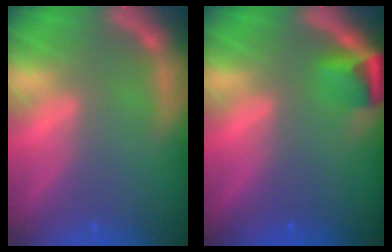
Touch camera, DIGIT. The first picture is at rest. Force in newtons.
{"total": 2.9}